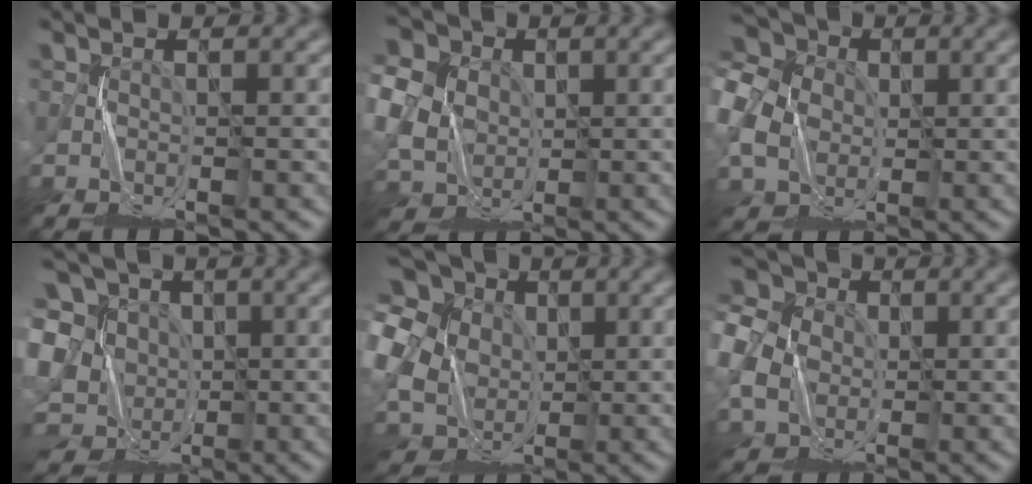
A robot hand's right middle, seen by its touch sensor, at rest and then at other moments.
{"total": 12.3, "force": [2.6, 10.6, 5.8], "torque": [-0.160, 0.032, 0.030]}
{"total": 7.9, "force": [-0.2, 6.7, 4.2], "torque": [-0.124, 0.013, -0.012]}
{"total": 13.1, "force": [-0.4, 11.1, 6.9], "torque": [-0.158, 0.025, -0.027]}
{"total": 15.1, "force": [3.0, 12.4, 8.0], "torque": [-0.204, 0.018, 0.033]}
{"total": 6.7, "force": [-0.4, 5.9, 3.2], "torque": [-0.099, 0.011, -0.018]}